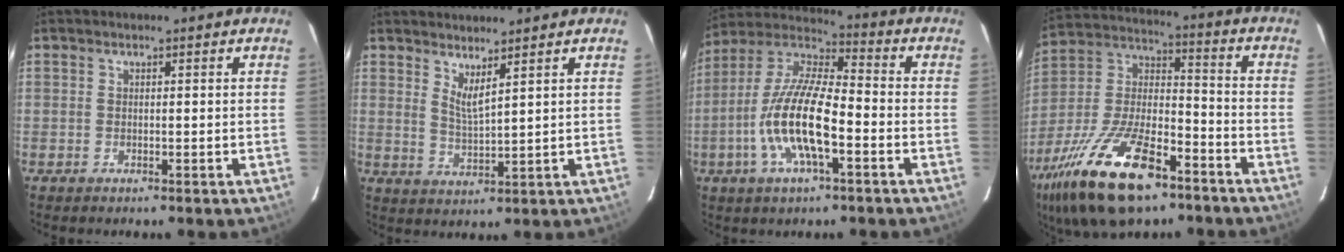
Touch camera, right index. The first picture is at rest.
{"total": 3.8, "force": [3.0, 0.0, 2.4], "torque": [-0.046, -0.012, 0.050]}
{"total": 15.7, "force": [-5.1, 4.7, 14.1], "torque": [-0.284, -0.006, -0.103]}
{"total": 24.0, "force": [-14.6, 9.9, 16.3], "torque": [-0.335, -0.015, -0.255]}